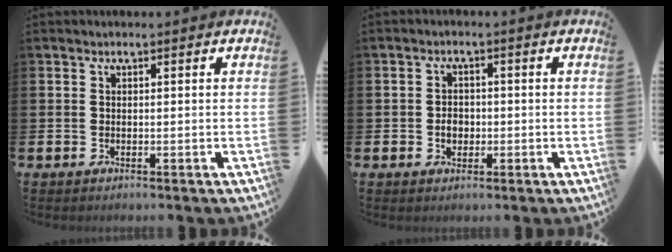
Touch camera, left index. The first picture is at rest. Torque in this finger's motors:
{"motor_torque": [0.02, 0.03, 0.00, 0.02]}